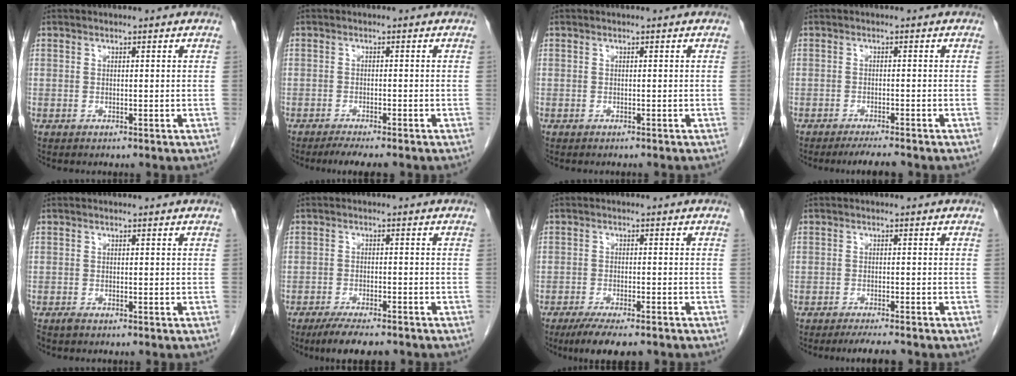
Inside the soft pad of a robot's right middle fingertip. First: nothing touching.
{"total": 5.0, "force": [-4.1, 0.4, 2.8], "torque": [-0.037, -0.009, -0.061]}
{"total": 1.2, "force": [-1.1, 0.2, 0.5], "torque": [-0.008, -0.001, -0.013]}
{"total": 4.1, "force": [-3.6, 0.0, 2.0], "torque": [-0.030, -0.009, -0.056]}
{"total": 0.8, "force": [-0.7, 0.2, 0.4], "torque": [-0.014, -0.003, -0.012]}
{"total": 7.6, "force": [-6.3, 1.5, 4.1], "torque": [-0.063, -0.013, -0.098]}
{"total": 8.4, "force": [-6.6, 1.8, 4.9], "torque": [-0.072, -0.014, -0.099]}
{"total": 4.3, "force": [-3.7, 0.2, 2.2], "torque": [-0.031, -0.009, -0.057]}